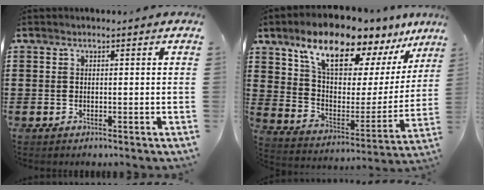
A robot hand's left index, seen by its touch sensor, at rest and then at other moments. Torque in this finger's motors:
{"motor_torque": [2.14, 0.00, 1.05, 0.21]}